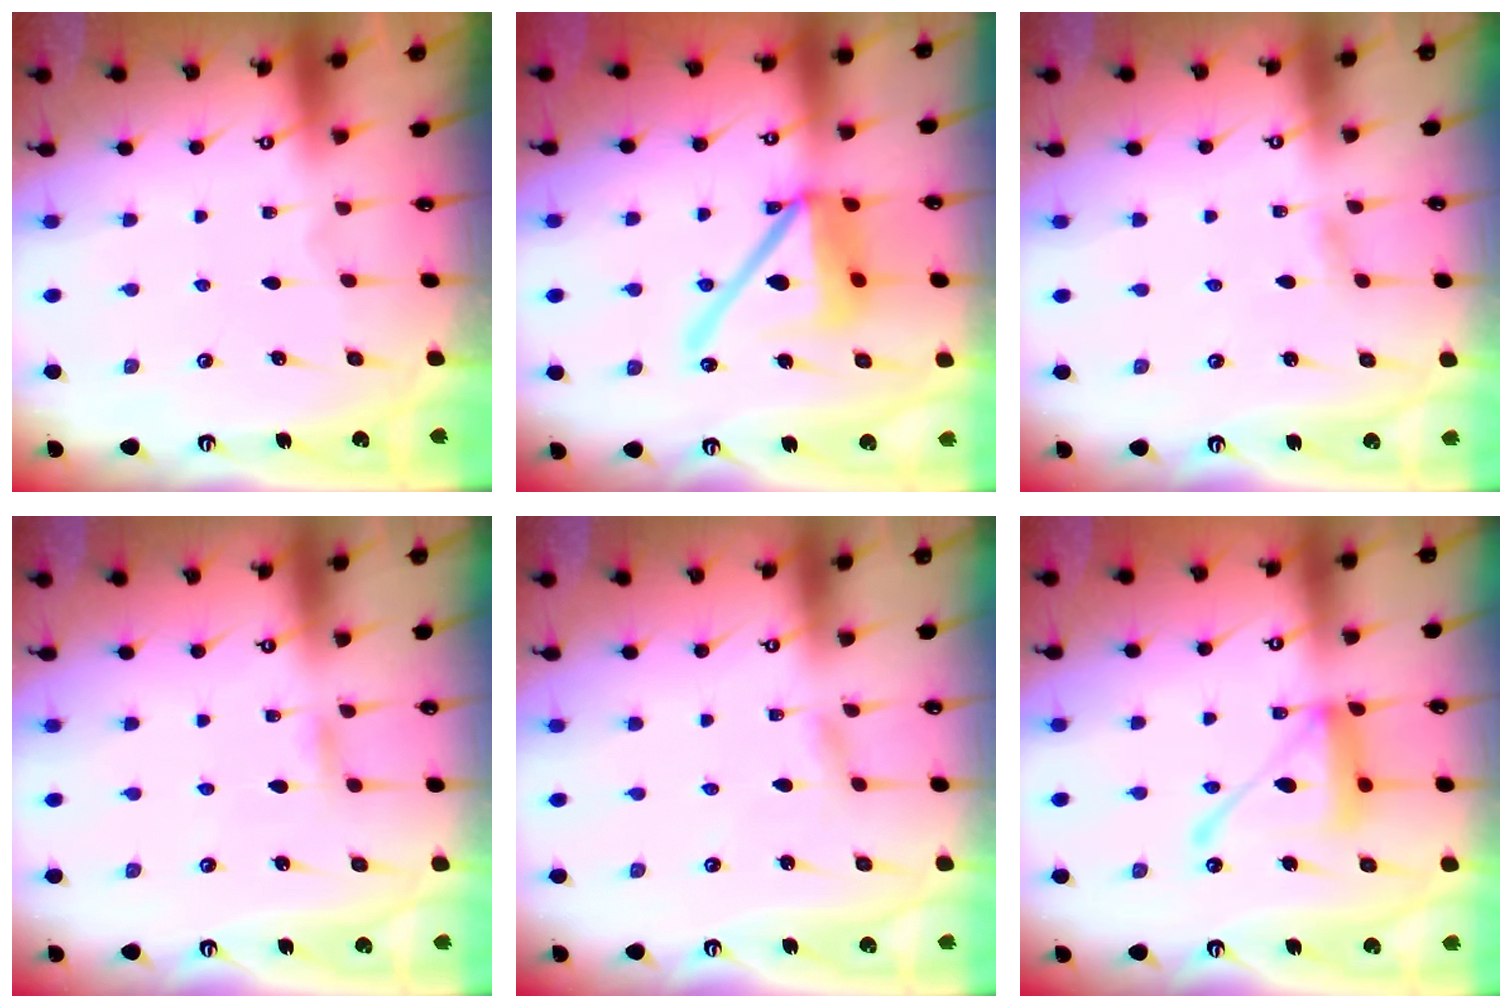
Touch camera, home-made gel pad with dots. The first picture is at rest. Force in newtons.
{"total": 16.6, "press": 16.5, "slide": 1.8}
{"total": 3.0, "press": 3.0, "slide": 0.3}
{"total": 2.7, "press": 2.7, "slide": 0.2}
{"total": 1.5, "press": 1.5, "slide": 0.1}
{"total": 13.8, "press": 13.7, "slide": 1.4}